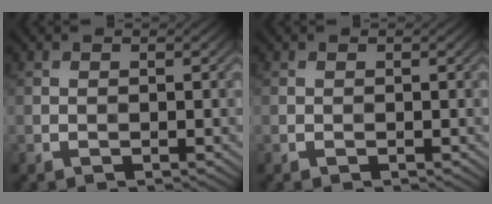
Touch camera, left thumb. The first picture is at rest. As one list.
[{"total": 0.0}]